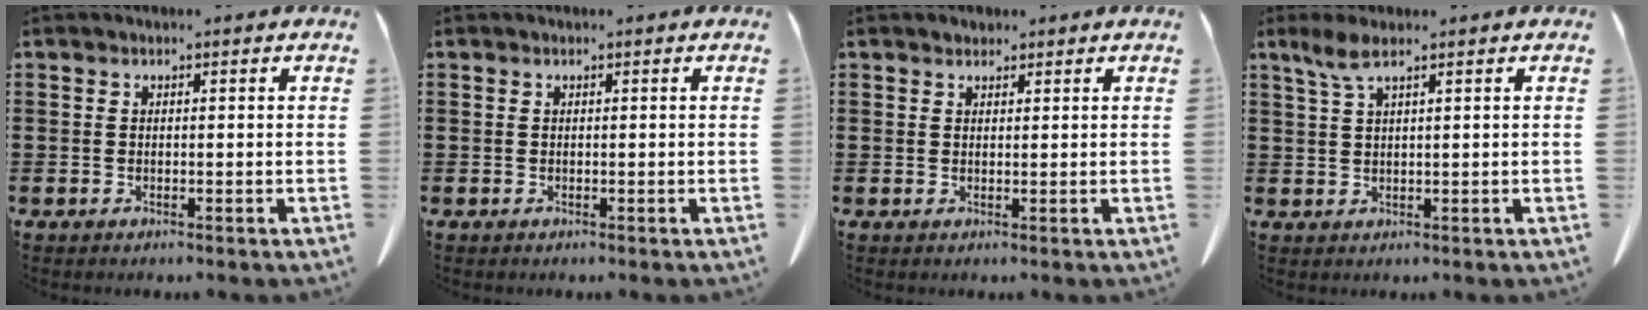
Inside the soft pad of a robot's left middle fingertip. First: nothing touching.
{"total": 0.0}
{"total": 0.9, "force": [0.9, 0.2, -0.1], "torque": [0.009, -0.003, 0.016]}
{"total": 2.9, "force": [1.8, 0.3, 2.3], "torque": [-0.050, 0.001, 0.032]}